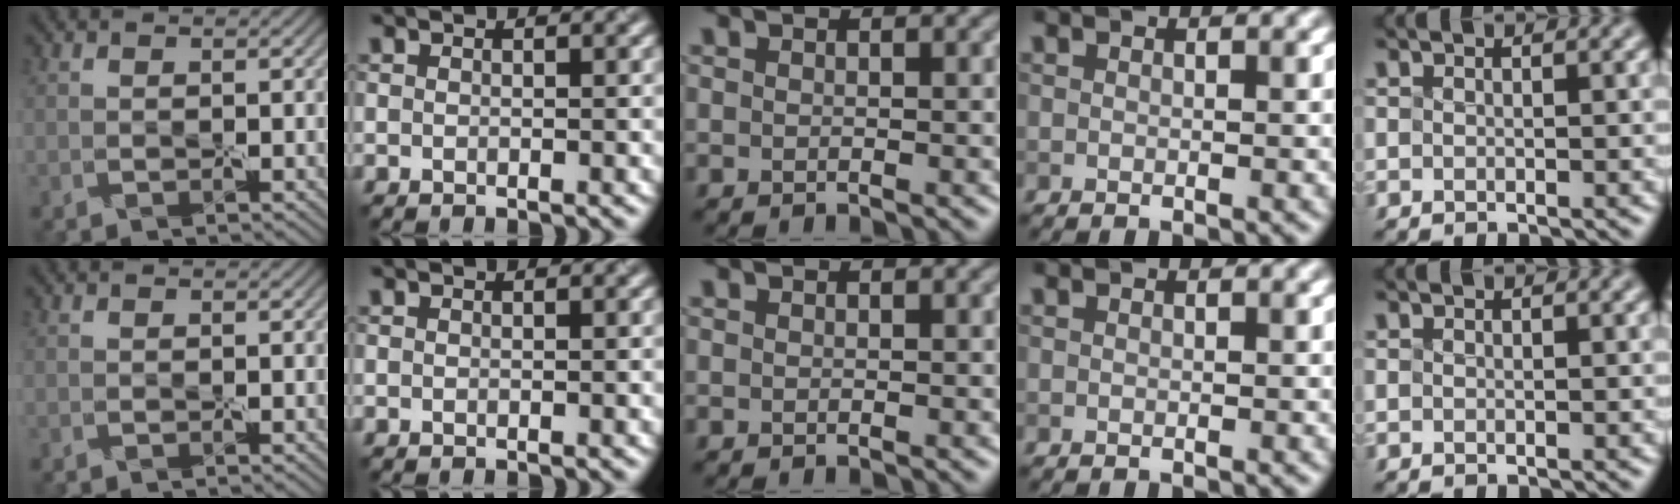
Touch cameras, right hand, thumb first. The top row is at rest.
{}